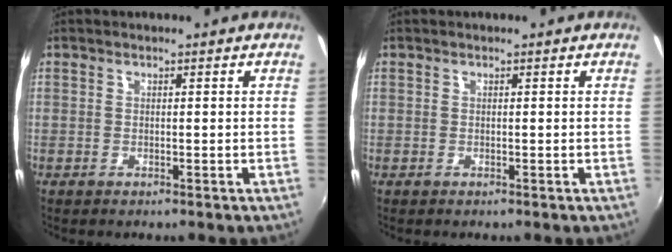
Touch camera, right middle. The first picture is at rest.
{"total": 0.0}